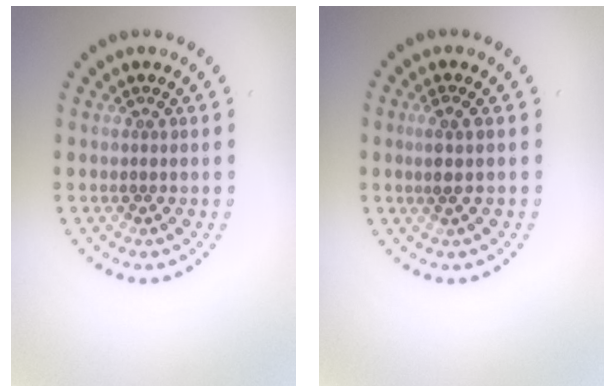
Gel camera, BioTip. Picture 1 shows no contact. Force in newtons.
{"total": 1.1, "press": 0.8, "slide": 0.8}